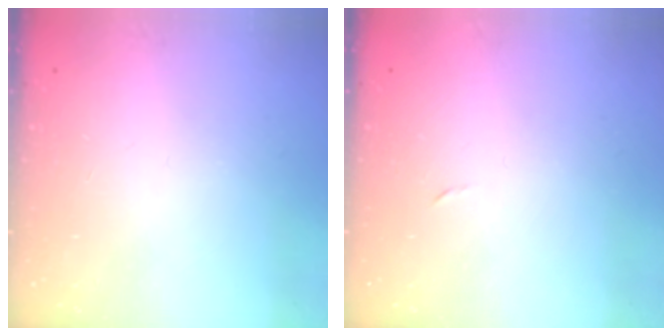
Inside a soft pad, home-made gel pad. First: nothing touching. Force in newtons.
{"total": 2.3, "press": 2.3, "slide": 0.4}